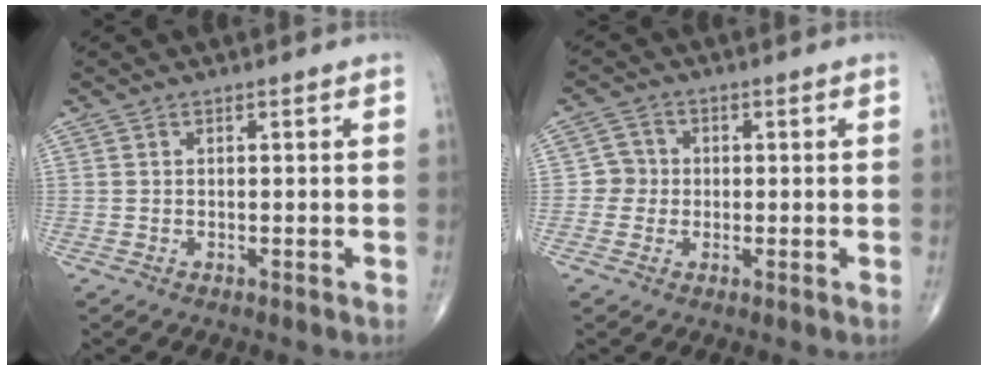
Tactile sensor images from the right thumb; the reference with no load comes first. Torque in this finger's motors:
{"motor_torque": [-0.61, 0.02, 0.01, -0.06, -0.03]}